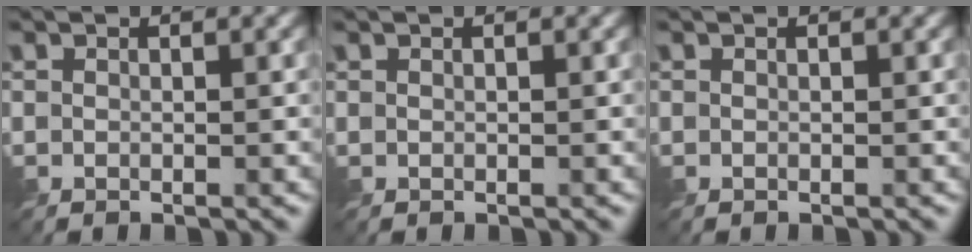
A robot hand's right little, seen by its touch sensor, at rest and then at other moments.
{"total": 0.0}
{"total": 0.0}